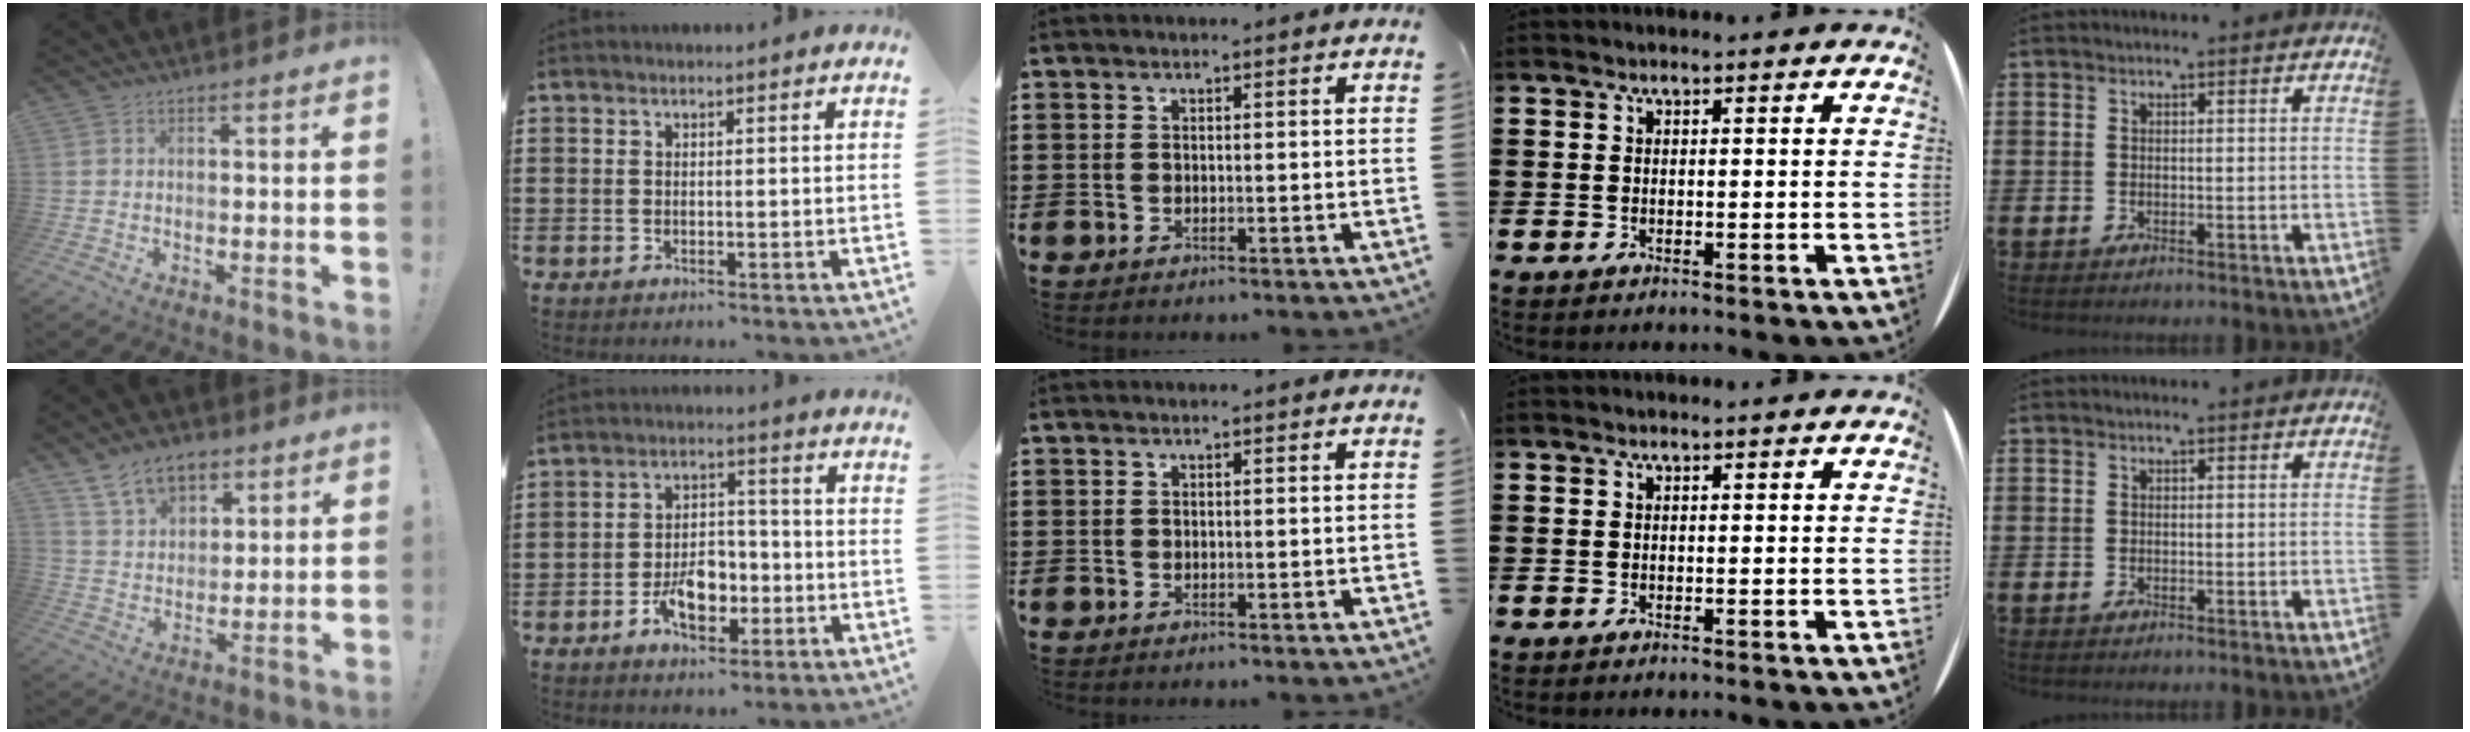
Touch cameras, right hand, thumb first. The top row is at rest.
{"thumb": {"total": 11.2, "force": [6.9, 7.3, 5.0], "torque": [-0.077, -0.031, 0.133]}, "index": {"total": 7.1, "force": [-2.9, 4.4, 4.8], "torque": [-0.078, 0.003, -0.056]}}